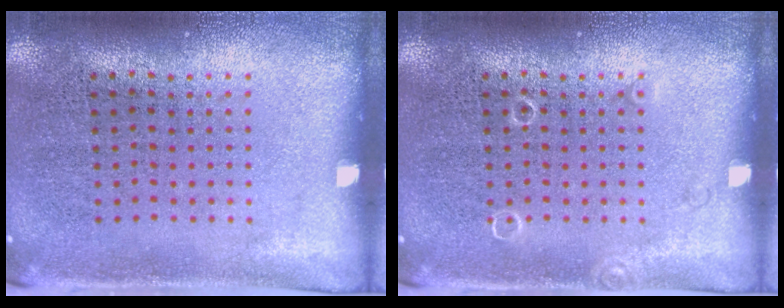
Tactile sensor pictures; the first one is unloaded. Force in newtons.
{"total": 0.6, "press": 0.6, "slide": 0.1}